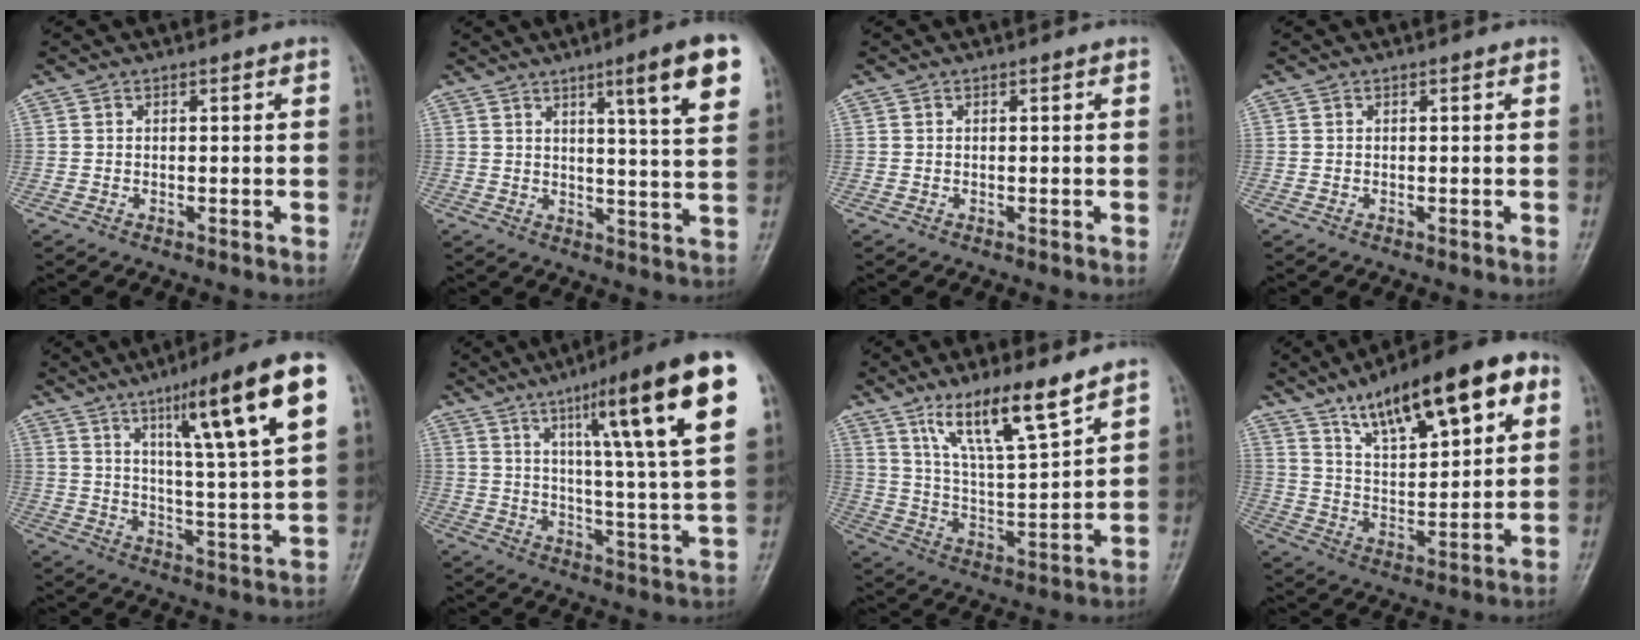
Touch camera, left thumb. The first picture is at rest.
{"total": 11.8, "force": [5.9, 0.8, 10.2], "torque": [-0.137, -0.024, 0.079]}
{"total": 0.0}
{"total": 0.0}
{"total": 18.6, "force": [8.6, 2.0, 16.4], "torque": [-0.239, -0.025, 0.128]}
{"total": 22.0, "force": [10.2, 2.3, 19.3], "torque": [-0.266, -0.023, 0.147]}
{"total": 13.3, "force": [9.2, 2.2, 9.3], "torque": [-0.158, -0.056, 0.175]}
{"total": 20.4, "force": [10.7, 7.1, 15.9], "torque": [-0.213, -0.021, 0.176]}